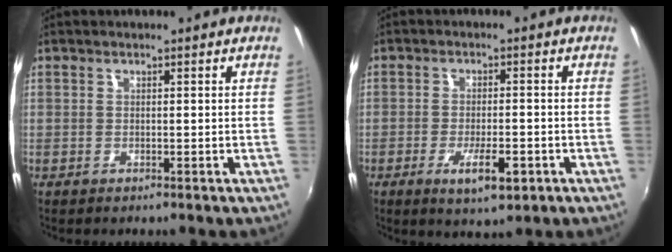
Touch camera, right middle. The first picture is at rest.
{"total": 6.4, "force": [-2.9, 1.9, 5.4], "torque": [-0.107, -0.016, -0.045]}